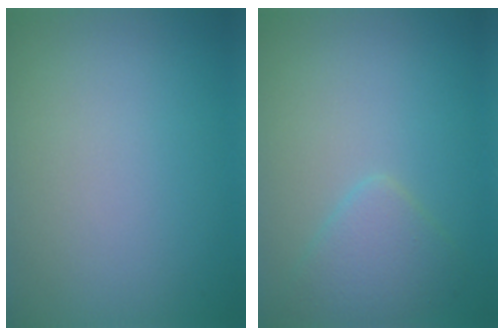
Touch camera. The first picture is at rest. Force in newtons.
{"total": 2.6, "press": 2.6, "slide": 0.1}